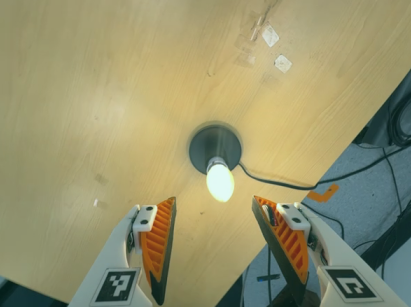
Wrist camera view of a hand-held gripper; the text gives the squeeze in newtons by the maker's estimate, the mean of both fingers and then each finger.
{"total": 0.0}